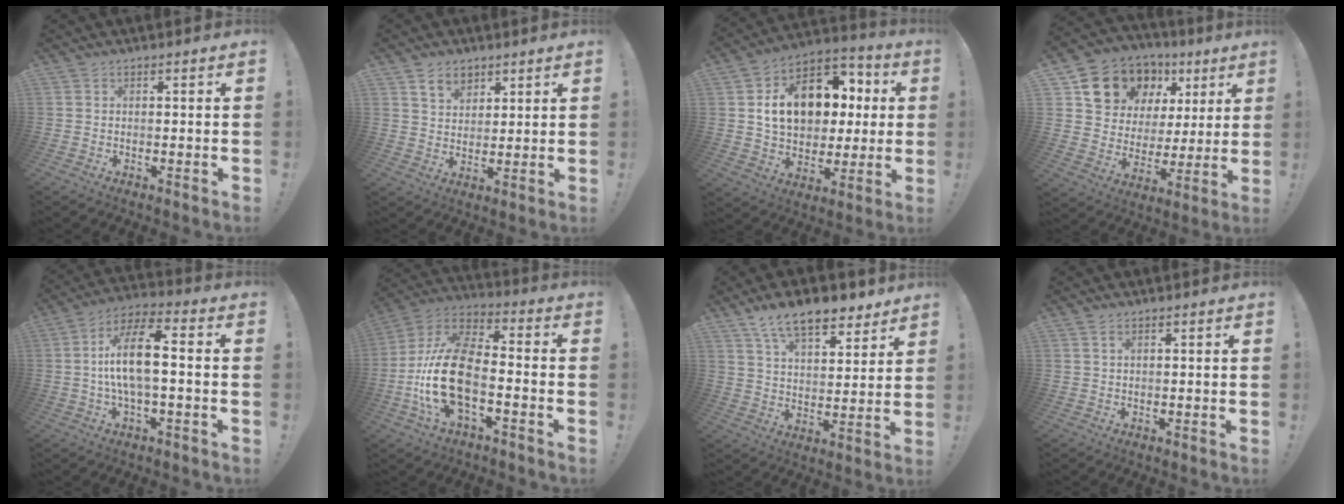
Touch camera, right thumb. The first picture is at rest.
{"total": 7.3, "force": [4.9, 4.7, 2.7], "torque": [-0.033, -0.025, 0.092]}
{"total": 18.0, "force": [4.0, 13.5, 11.2], "torque": [-0.160, 0.001, 0.092]}
{"total": 15.0, "force": [9.3, 10.5, 5.1], "torque": [-0.081, -0.058, 0.188]}
{"total": 13.3, "force": [0.0, 4.6, 12.5], "torque": [-0.220, 0.006, -0.008]}
{"total": 19.6, "force": [-5.3, 10.0, 16.1], "torque": [-0.330, 0.028, -0.086]}
{"total": 13.4, "force": [9.6, 5.9, 7.4], "torque": [-0.127, -0.048, 0.172]}
{"total": 1.4, "force": [0.7, 0.6, 1.1], "torque": [-0.015, -0.001, 0.011]}